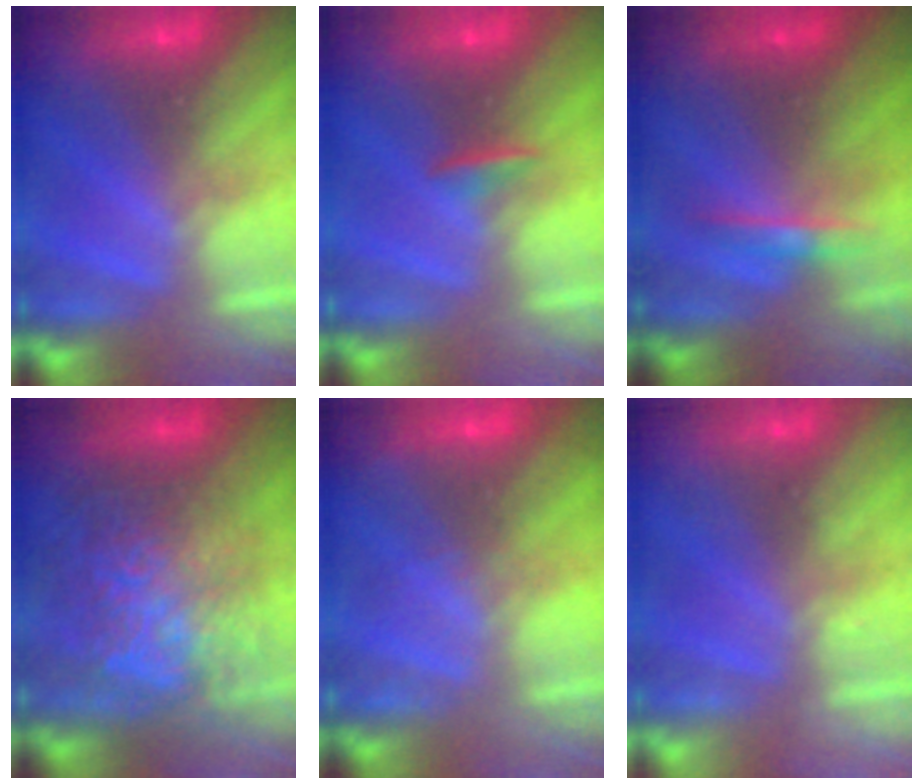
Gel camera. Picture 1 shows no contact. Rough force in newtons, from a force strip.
{"total": 1.5}
{"total": 1.6}
{"total": 8.6}
{"total": 2.2}
{"total": 2.2}